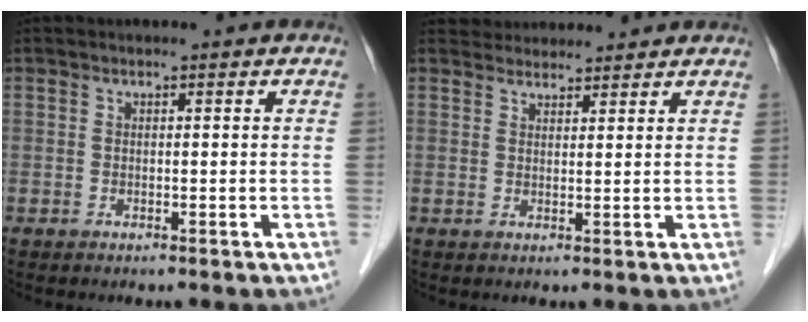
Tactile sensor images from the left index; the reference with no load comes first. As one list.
[{"total": 5.6, "force": [5.4, 1.5, 0.5], "torque": [-0.003, 0.028, 0.073]}]